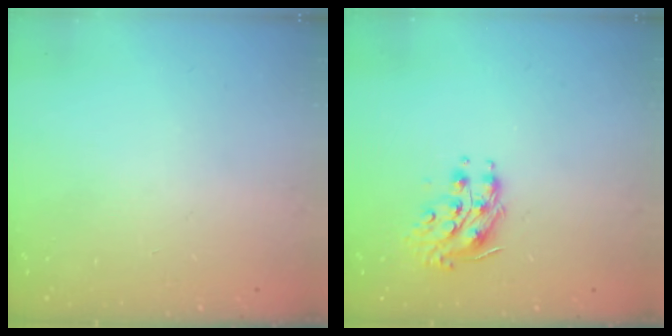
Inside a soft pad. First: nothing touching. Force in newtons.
{"total": 9.0, "press": 9.0, "slide": 0.1}